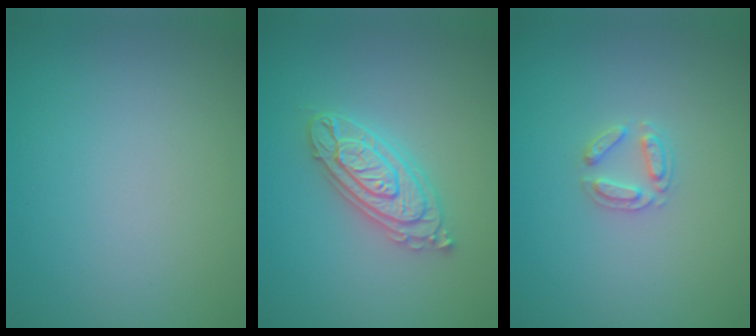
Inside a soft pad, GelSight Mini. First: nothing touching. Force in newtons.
{"total": 4.0, "press": 4.0, "slide": 0.5}
{"total": 1.9, "press": 1.9, "slide": 0.3}